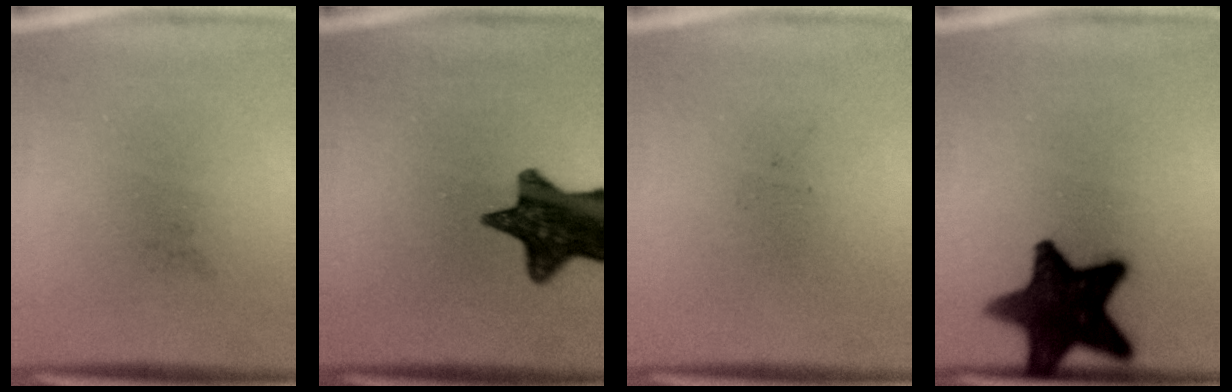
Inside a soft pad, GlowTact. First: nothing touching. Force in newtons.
{"total": 13.7}
{"total": 0.0}
{"total": 14.6}